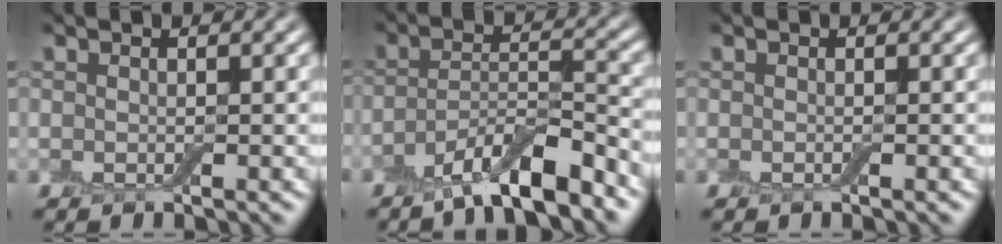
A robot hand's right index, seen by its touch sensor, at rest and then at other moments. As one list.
[{"total": 6.7, "force": [-4.8, 1.6, 4.4], "torque": [-0.073, 0.000, -0.085]}, {"total": 0.0}]